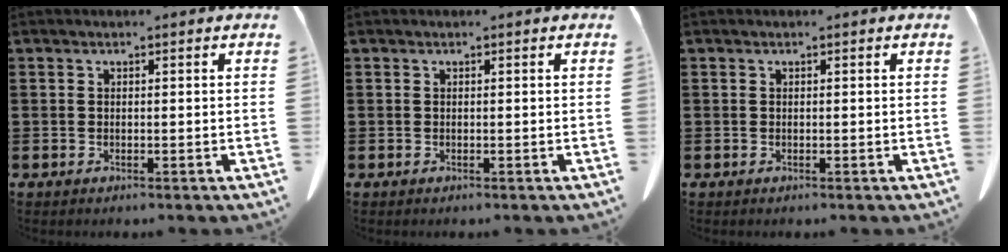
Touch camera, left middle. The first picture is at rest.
{"total": 0.0}
{"total": 0.0}